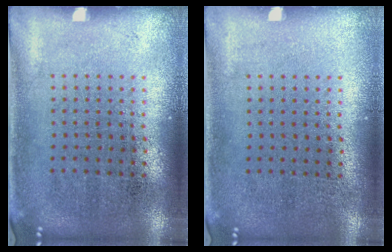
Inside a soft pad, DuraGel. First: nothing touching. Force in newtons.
{"total": 0.0}